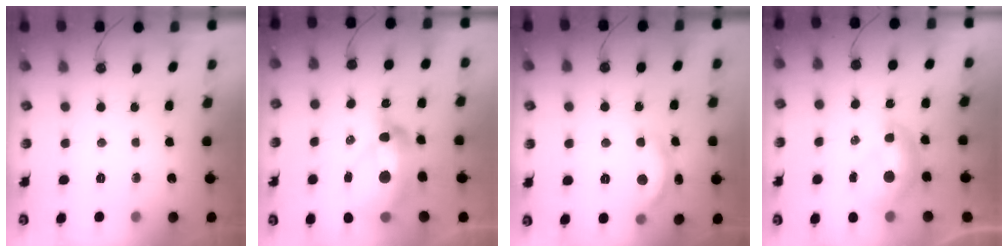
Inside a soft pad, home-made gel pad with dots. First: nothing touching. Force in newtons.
{"total": 10.3, "press": 10.2, "slide": 1.6}
{"total": 6.8, "press": 6.8, "slide": 0.7}
{"total": 1.2, "press": 1.1, "slide": 0.6}